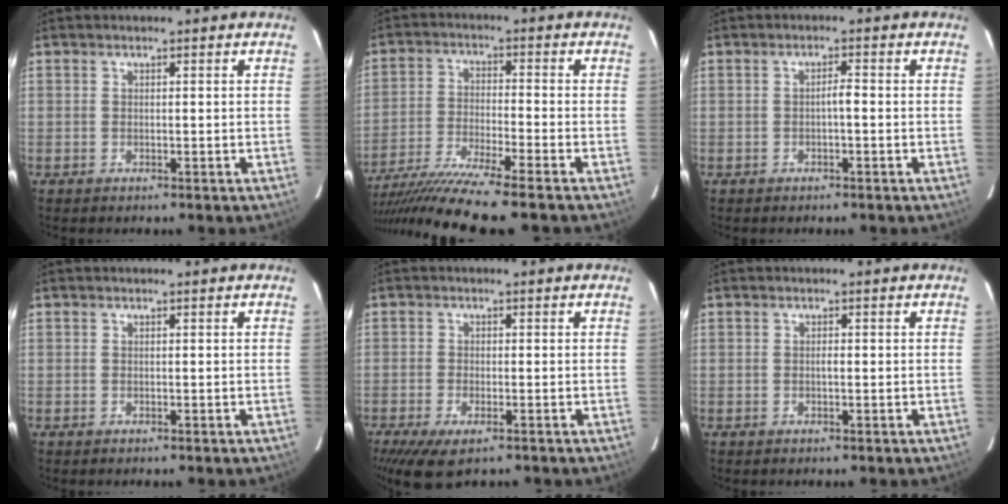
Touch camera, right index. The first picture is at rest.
{"total": 11.9, "force": [-10.2, -1.8, 6.0], "torque": [-0.097, -0.028, -0.173]}
{"total": 1.5, "force": [-0.4, 0.2, 1.4], "torque": [-0.022, 0.003, -0.008]}
{"total": 0.0}
{"total": 6.1, "force": [-4.0, 1.9, 4.1], "torque": [-0.072, -0.014, -0.062]}
{"total": 0.6, "force": [-0.1, 0.1, 0.6], "torque": [-0.012, 0.001, -0.002]}